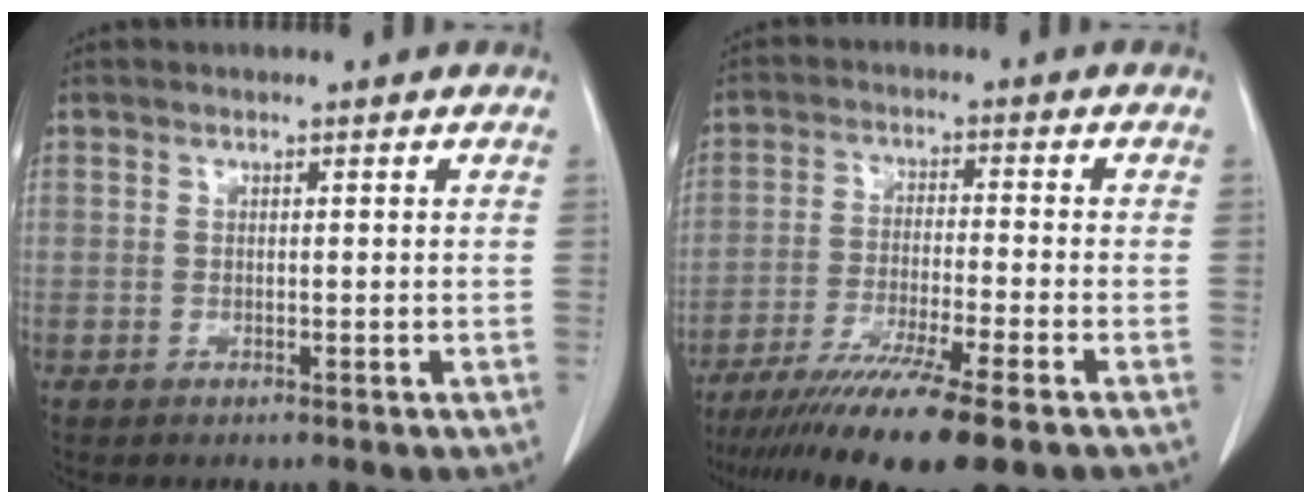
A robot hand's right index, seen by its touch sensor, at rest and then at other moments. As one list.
[{"total": 14.2, "force": [-10.4, -0.2, 9.6], "torque": [-0.168, -0.041, -0.171]}]